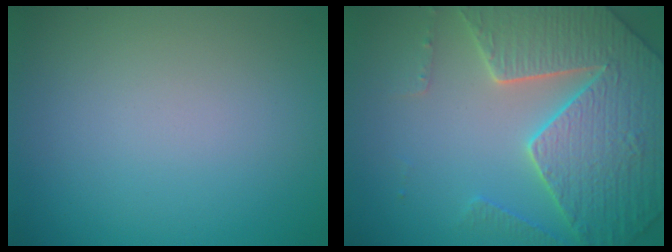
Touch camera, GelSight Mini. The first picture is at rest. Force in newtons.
{"total": 7.4, "press": 7.2, "slide": 2.0}